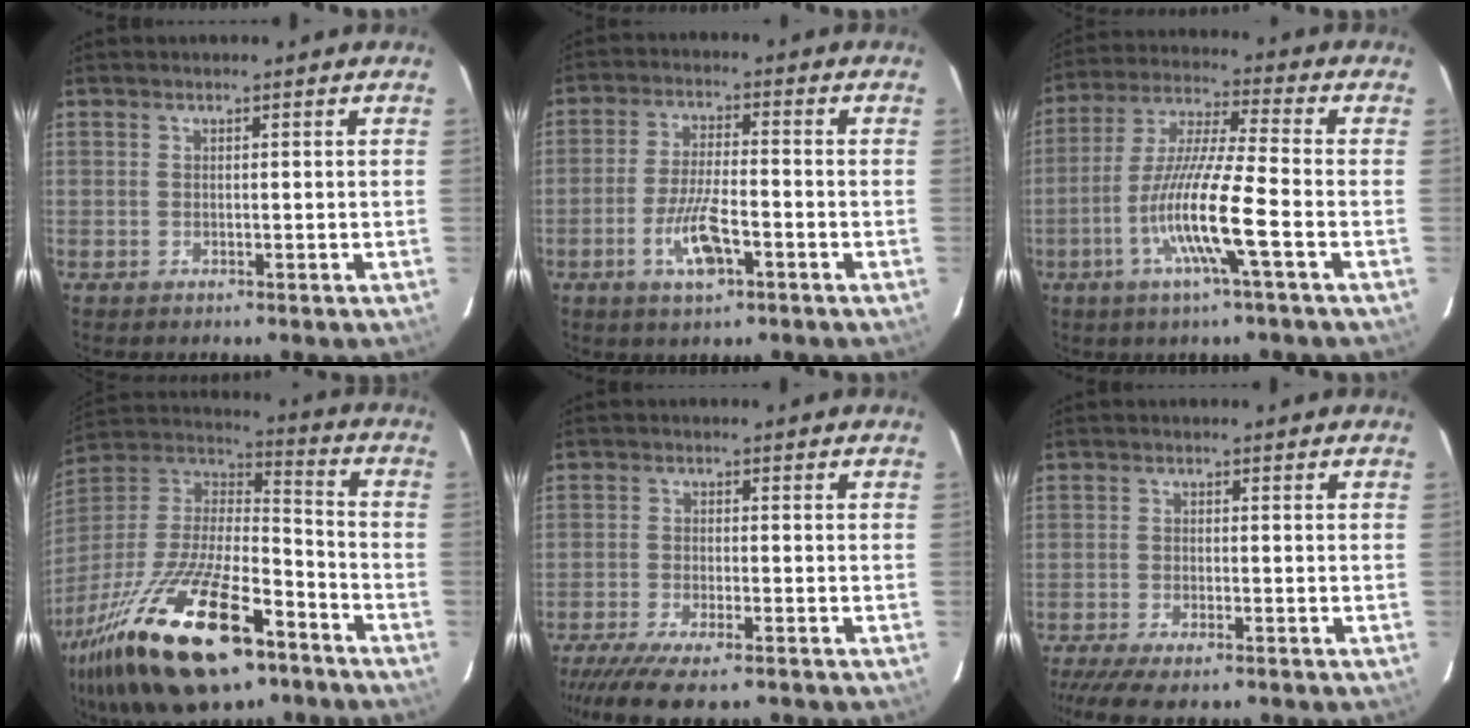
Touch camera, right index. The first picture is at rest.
{"total": 7.6, "force": [-3.2, 1.8, 6.6], "torque": [-0.130, -0.006, -0.057]}
{"total": 12.9, "force": [-4.3, -0.3, 12.2], "torque": [-0.242, -0.008, -0.087]}
{"total": 26.9, "force": [-16.7, 8.3, 19.4], "torque": [-0.387, -0.028, -0.293]}
{"total": 11.4, "force": [-9.3, 1.8, 6.3], "torque": [-0.092, -0.020, -0.143]}
{"total": 10.1, "force": [-8.3, 2.2, 5.3], "torque": [-0.081, -0.011, -0.124]}